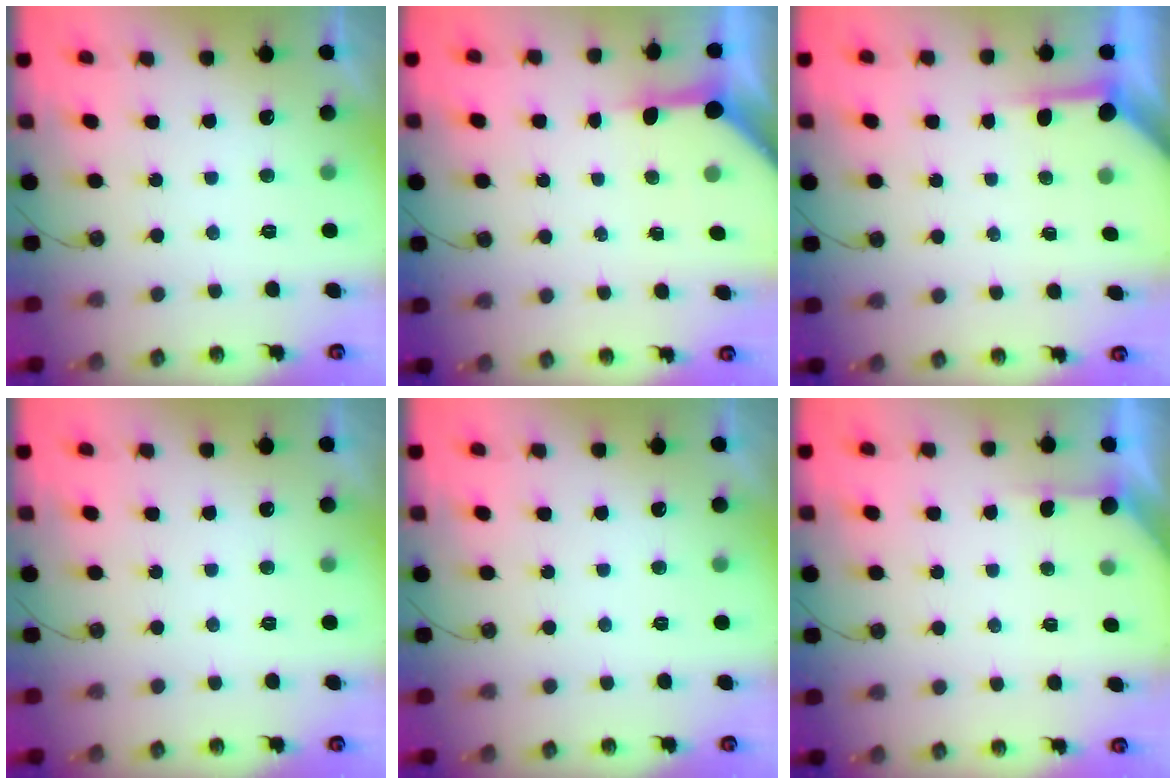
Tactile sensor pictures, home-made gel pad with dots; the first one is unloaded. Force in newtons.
{"total": 6.4, "press": 6.4, "slide": 0.6}
{"total": 3.6, "press": 3.5, "slide": 0.5}
{"total": 0.0}
{"total": 0.0}
{"total": 1.5, "press": 1.5, "slide": 0.2}